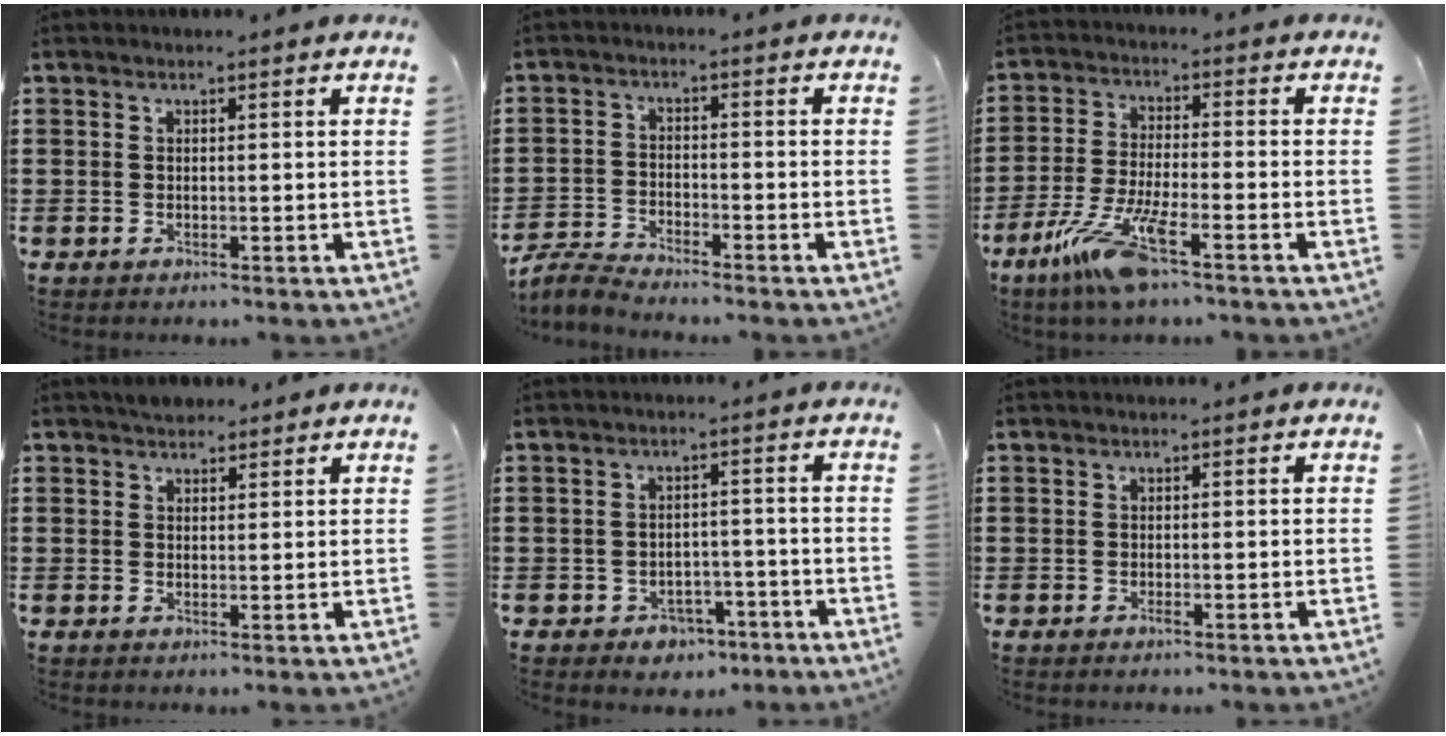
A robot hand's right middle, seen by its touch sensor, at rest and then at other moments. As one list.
[{"total": 3.7, "force": [-3.6, 0.2, 0.7], "torque": [-0.030, -0.001, -0.080]}, {"total": 9.4, "force": [-5.9, 0.8, 7.3], "torque": [-0.166, -0.020, -0.117]}, {"total": 1.8, "force": [1.6, 0.8, -0.2], "torque": [0.005, 0.001, 0.031]}, {"total": 3.0, "force": [-2.6, 1.6, 0.4], "torque": [-0.013, 0.005, -0.054]}, {"total": 0.6, "force": [-0.3, 0.1, 0.5], "torque": [-0.011, -0.004, -0.005]}]